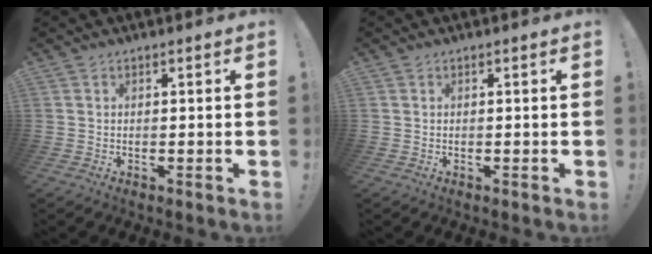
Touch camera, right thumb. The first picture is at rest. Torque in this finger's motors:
{"motor_torque": [-0.19, 0.30, 0.02, -0.11, 0.01]}